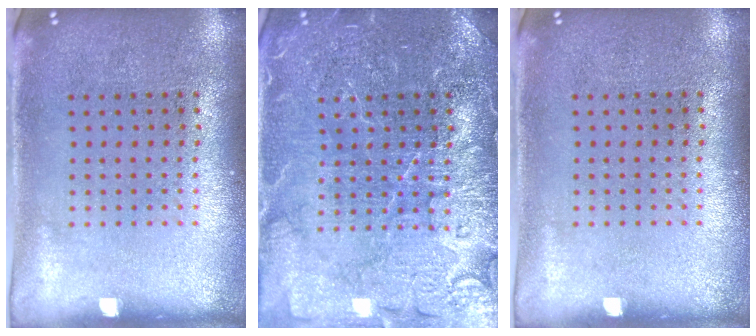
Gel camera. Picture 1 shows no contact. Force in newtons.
{"total": 4.5, "press": 4.4, "slide": 0.6}
{"total": 0.0}